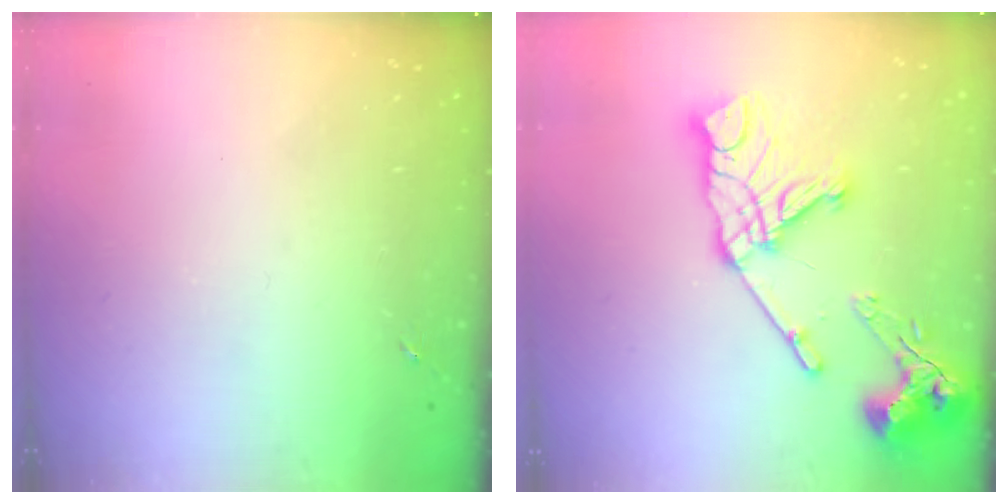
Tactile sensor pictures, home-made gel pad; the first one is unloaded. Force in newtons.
{"total": 20.1, "press": 20.0, "slide": 2.3}